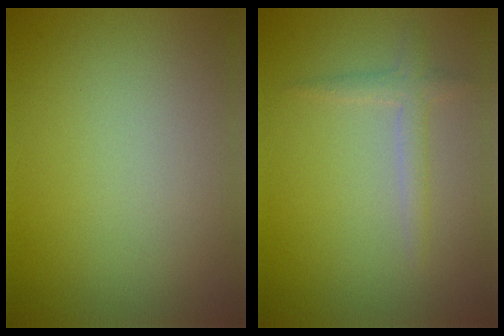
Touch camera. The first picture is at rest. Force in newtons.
{"total": 1.7, "press": 1.7, "slide": 0.1}